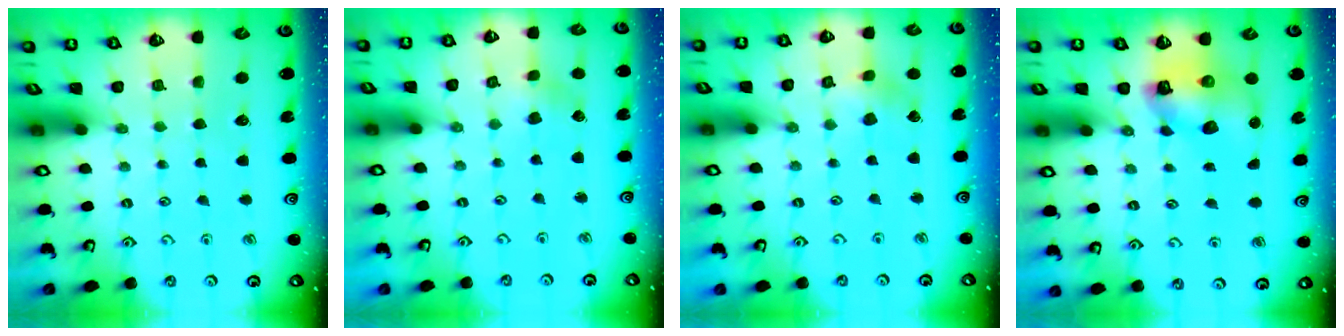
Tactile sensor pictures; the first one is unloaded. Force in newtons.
{"total": 2.1, "press": 2.1, "slide": 0.3}
{"total": 5.1, "press": 5.0, "slide": 0.2}
{"total": 8.8, "press": 8.6, "slide": 1.5}